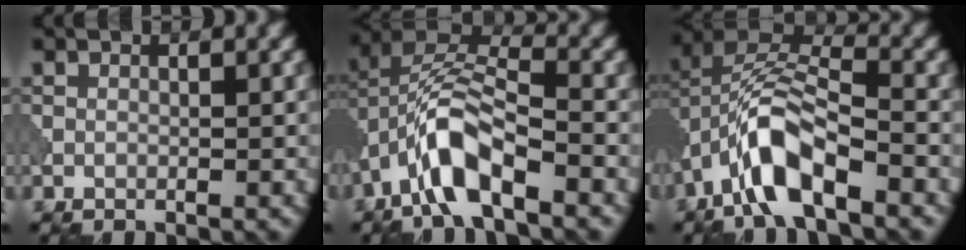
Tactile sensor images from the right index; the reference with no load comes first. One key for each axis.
{"total": 7.2, "fx": -3.7, "fy": 2.5, "fz": 5.6, "tx": -0.107, "ty": 0.014, "tz": -0.076}
{"total": 7.9, "fx": -4.0, "fy": 2.9, "fz": 6.2, "tx": -0.117, "ty": 0.014, "tz": -0.082}